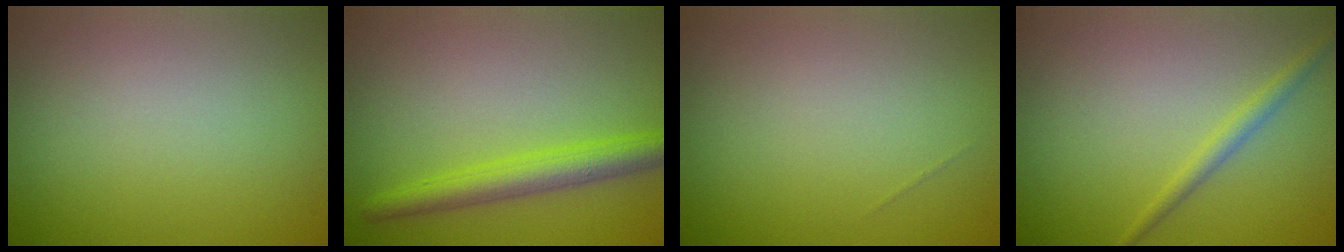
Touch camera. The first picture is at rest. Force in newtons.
{"total": 3.6, "press": 3.6, "slide": 0.3}
{"total": 0.0}
{"total": 1.4, "press": 1.4, "slide": 0.1}